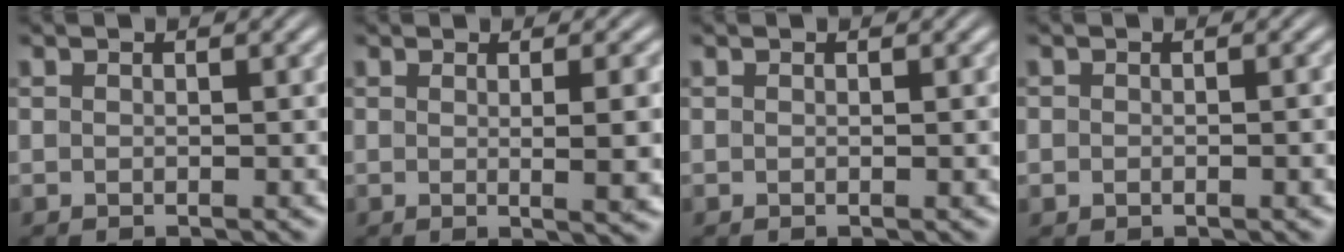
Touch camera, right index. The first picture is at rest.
{"total": 3.1, "force": [0.0, -0.4, 3.1], "torque": [-0.041, -0.004, 0.000]}
{"total": 0.0}
{"total": 0.7, "force": [-0.3, 0.5, 0.4], "torque": [-0.010, -0.001, -0.003]}